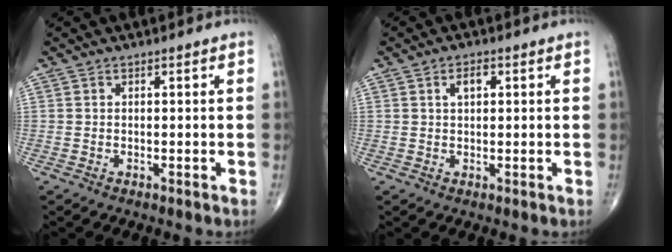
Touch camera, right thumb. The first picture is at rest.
{"total": 2.6, "force": [0.9, 1.5, 2.0], "torque": [-0.027, 0.003, 0.013]}